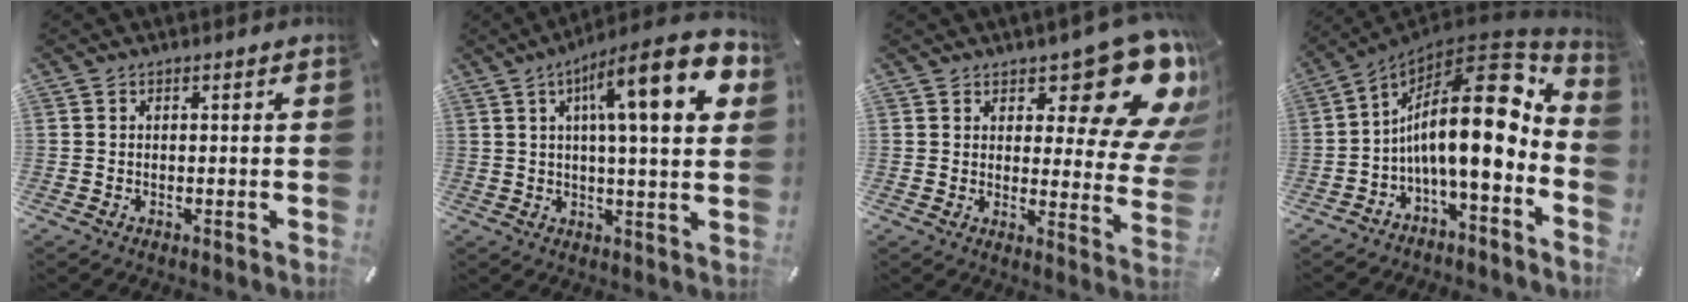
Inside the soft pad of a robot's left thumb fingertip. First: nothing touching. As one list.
[{"total": 18.3, "force": [6.7, 3.9, 16.6], "torque": [-0.251, -0.026, 0.090]}, {"total": 17.1, "force": [10.2, 7.0, 11.9], "torque": [-0.133, -0.088, 0.166]}, {"total": 20.8, "force": [2.4, 7.6, 19.2], "torque": [-0.319, -0.042, 0.035]}]